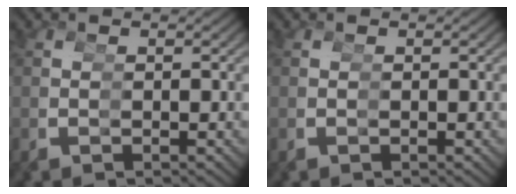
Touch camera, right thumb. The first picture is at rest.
{"total": 0.0}